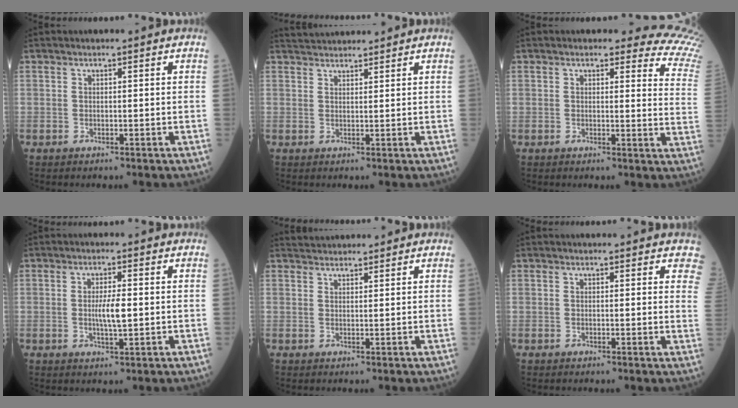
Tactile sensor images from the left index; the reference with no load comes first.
{"total": 5.2, "force": [5.1, 0.6, 1.0], "torque": [-0.020, 0.033, 0.083]}
{"total": 10.8, "force": [10.5, 1.8, 1.8], "torque": [0.017, -0.083, 0.069]}
{"total": 3.6, "force": [-0.1, 0.6, 3.6], "torque": [-0.070, -0.007, -0.001]}
{"total": 4.5, "force": [4.3, 0.9, 0.7], "torque": [-0.013, 0.033, 0.067]}
{"total": 5.2, "force": [4.7, 1.8, 1.4], "torque": [0.008, -0.016, 0.027]}